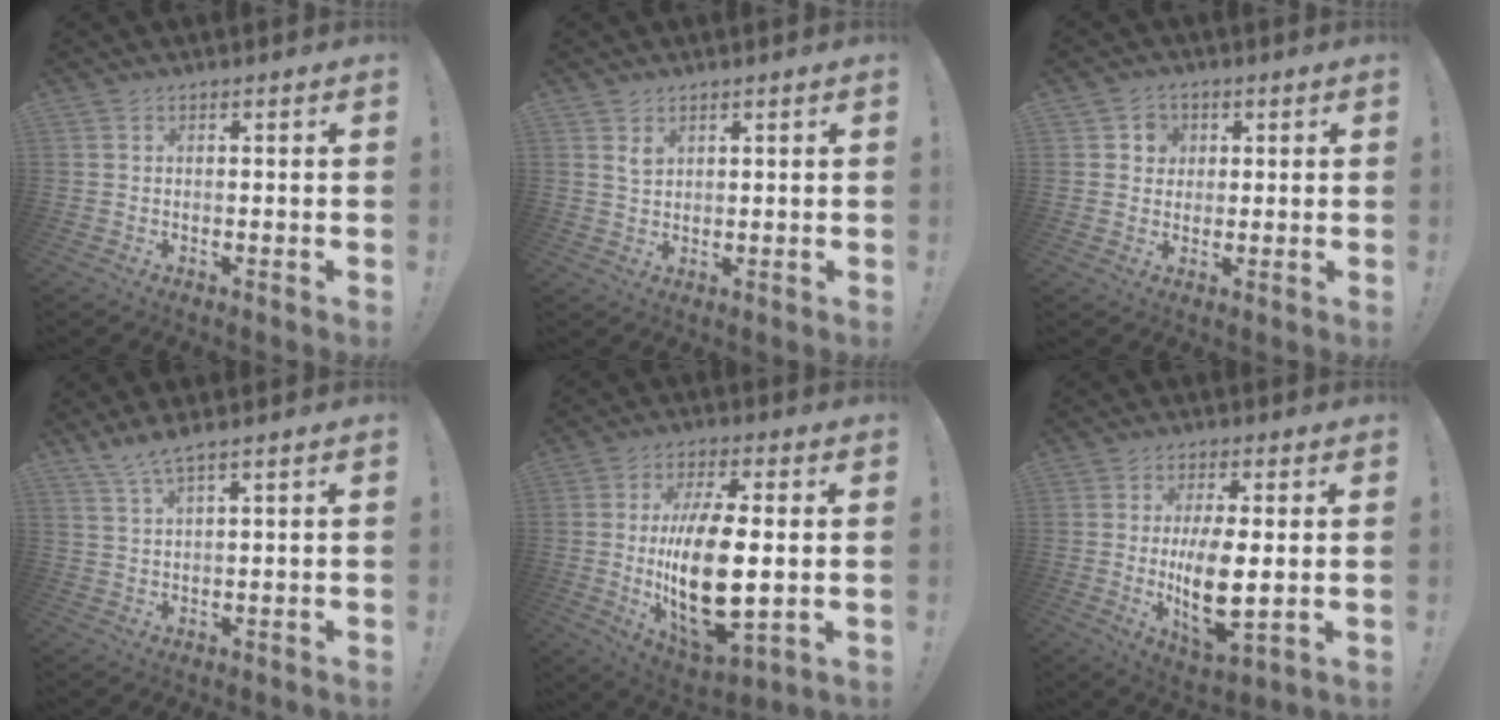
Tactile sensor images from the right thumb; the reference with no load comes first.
{"total": 2.8, "force": [2.1, 1.7, 1.0], "torque": [-0.008, -0.015, 0.037]}
{"total": 4.4, "force": [1.1, 4.1, 1.1], "torque": [-0.015, -0.001, 0.019]}
{"total": 4.3, "force": [3.3, 0.0, 2.8], "torque": [-0.062, -0.013, 0.059]}
{"total": 20.7, "force": [0.0, 9.2, 18.5], "torque": [-0.349, -0.020, 0.001]}
{"total": 12.2, "force": [0.3, 4.8, 11.2], "torque": [-0.199, -0.022, 0.000]}